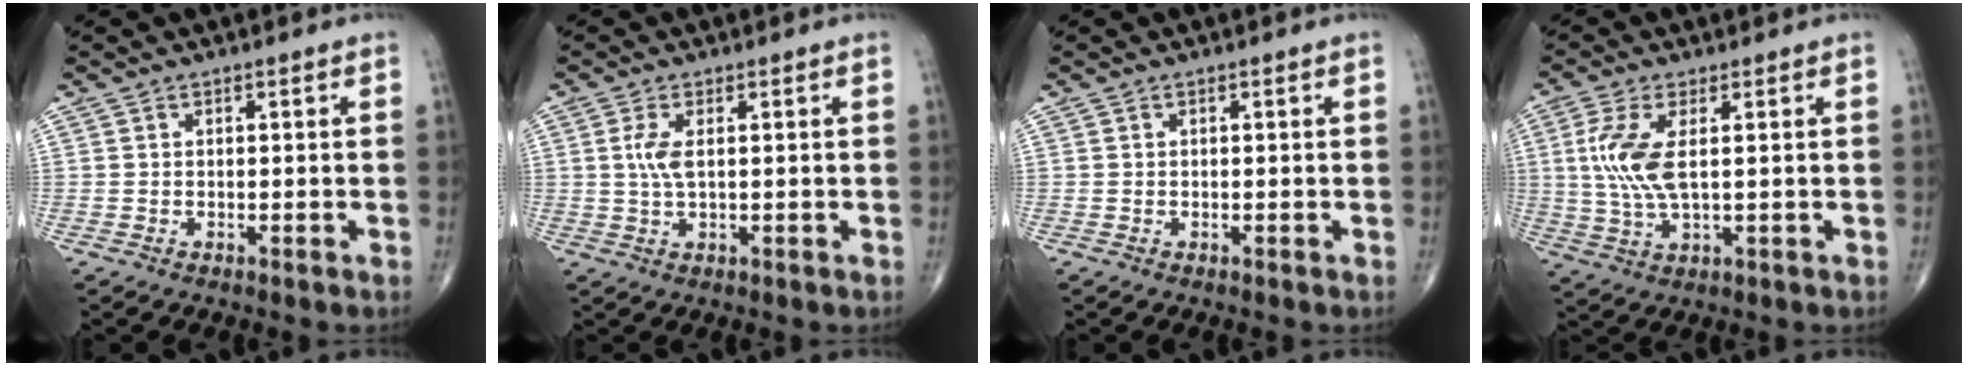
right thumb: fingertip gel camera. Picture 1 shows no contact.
{"total": 3.6, "force": [0.7, 1.4, 3.2], "torque": [-0.078, 0.002, 0.017]}
{"total": 0.0}
{"total": 8.6, "force": [1.4, 3.3, 7.9], "torque": [-0.188, -0.003, 0.033]}